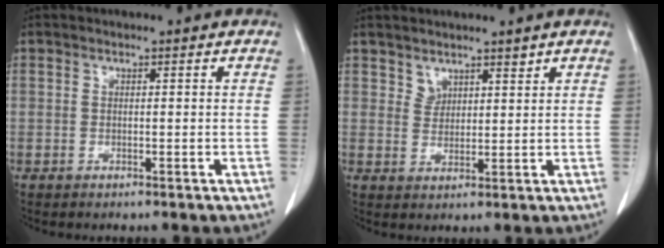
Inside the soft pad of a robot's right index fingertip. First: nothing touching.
{"total": 3.0, "force": [2.6, 1.4, 0.5], "torque": [-0.004, 0.004, 0.047]}